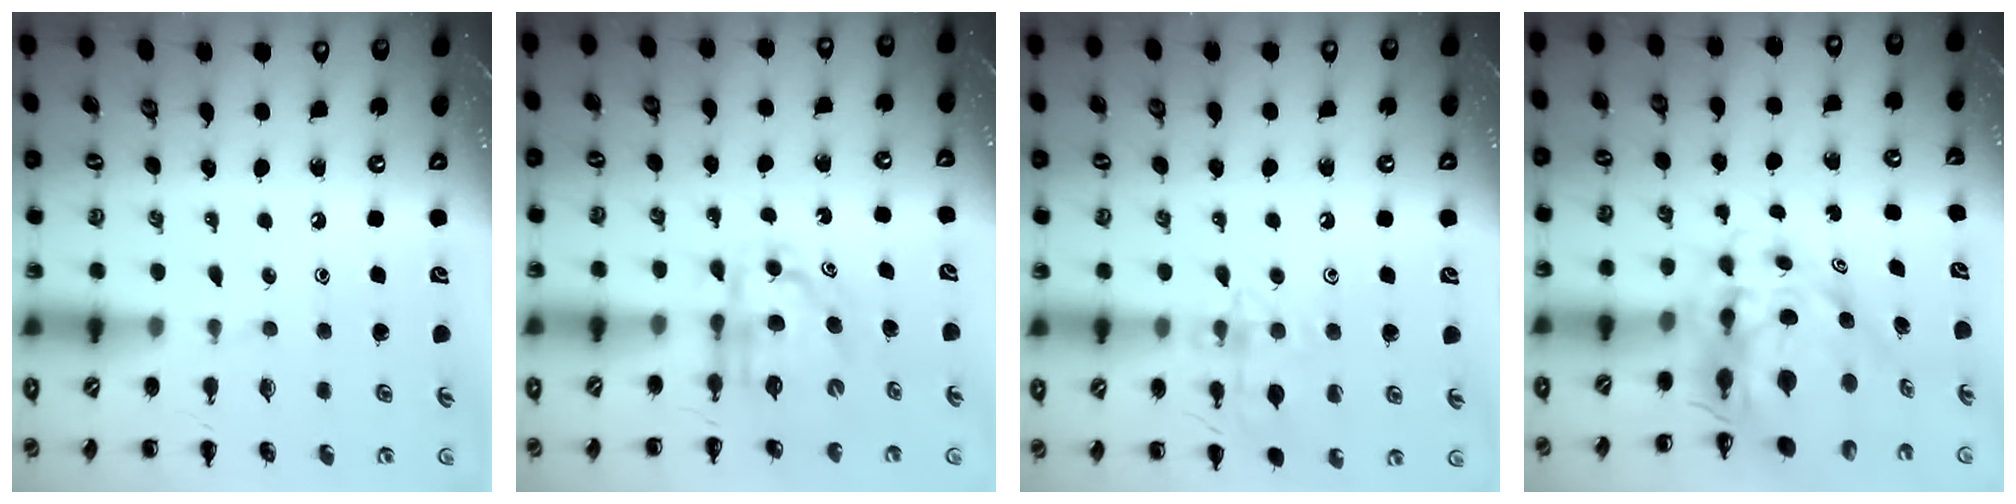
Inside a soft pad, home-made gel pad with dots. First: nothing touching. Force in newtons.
{"total": 6.6, "press": 6.5, "slide": 1.1}
{"total": 13.7, "press": 13.7, "slide": 1.3}
{"total": 9.2, "press": 8.8, "slide": 2.7}